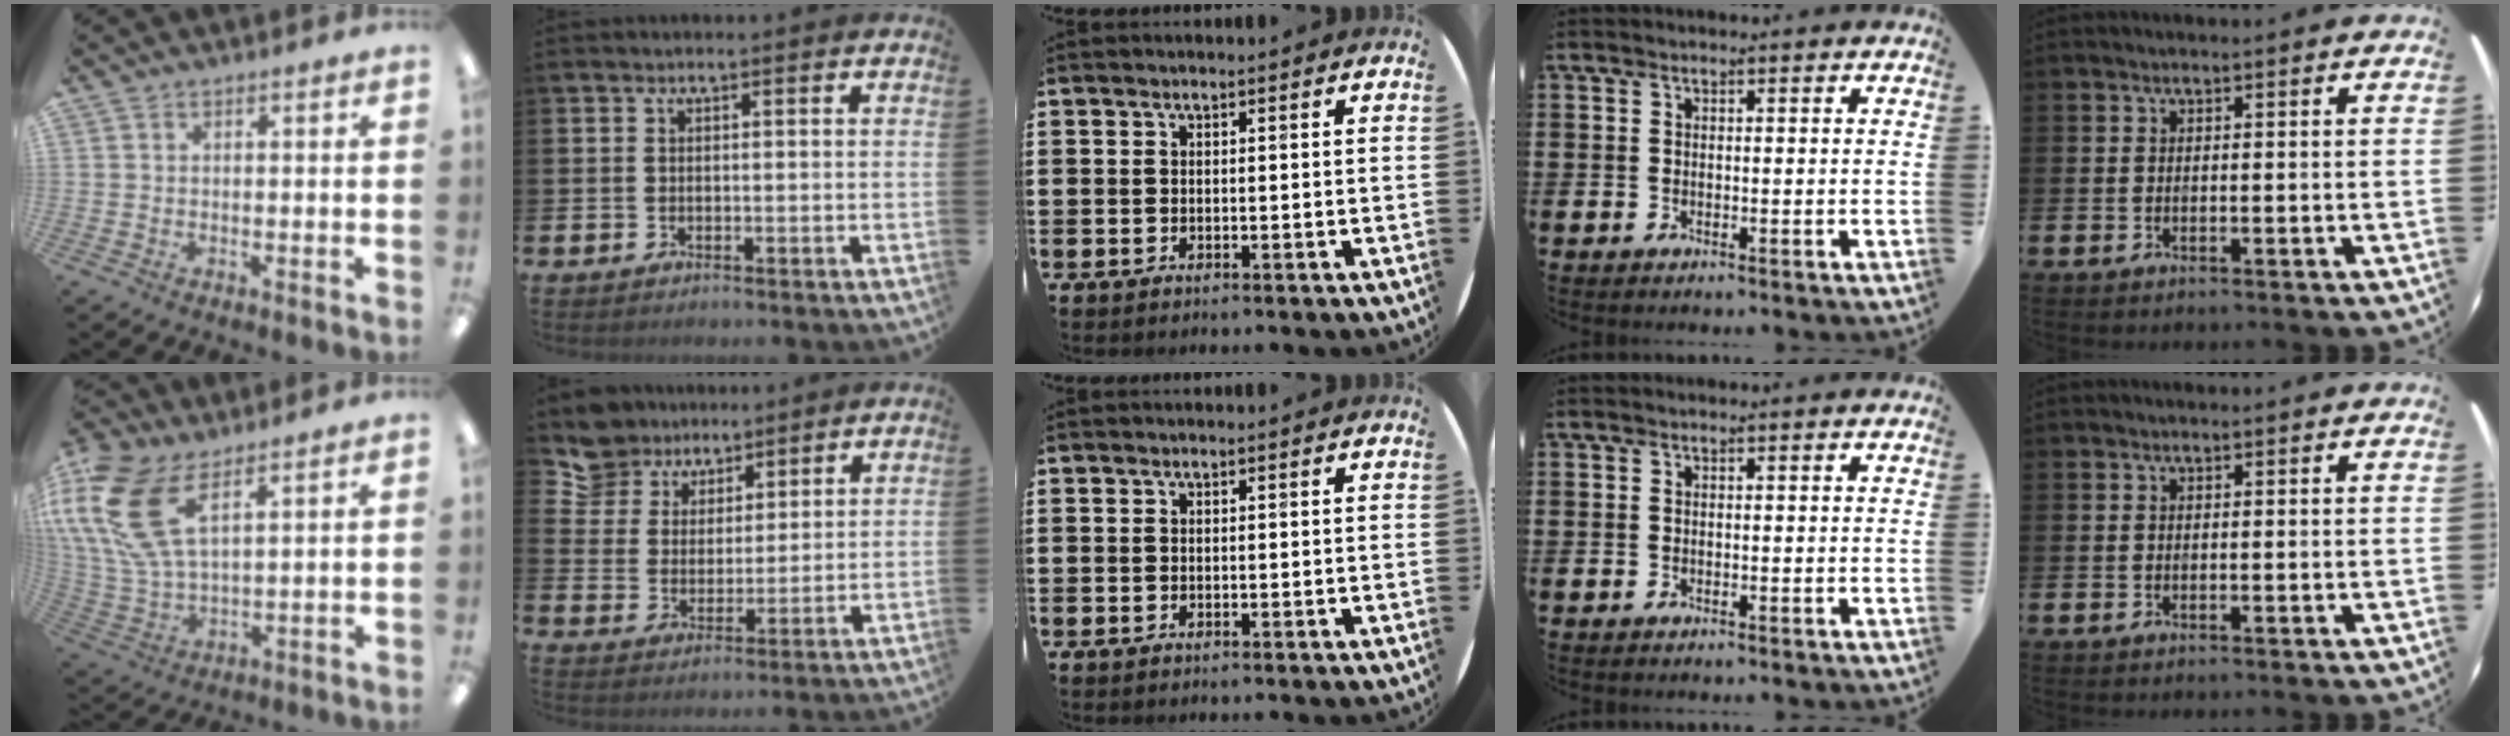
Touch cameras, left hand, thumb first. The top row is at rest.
{"thumb": {"total": 17.5, "force": [9.0, 7.7, 12.8], "torque": [-0.297, -0.036, 0.158]}, "index": {"total": 6.9, "force": [6.3, 2.7, -0.8], "torque": [-0.031, -0.040, 0.118]}}